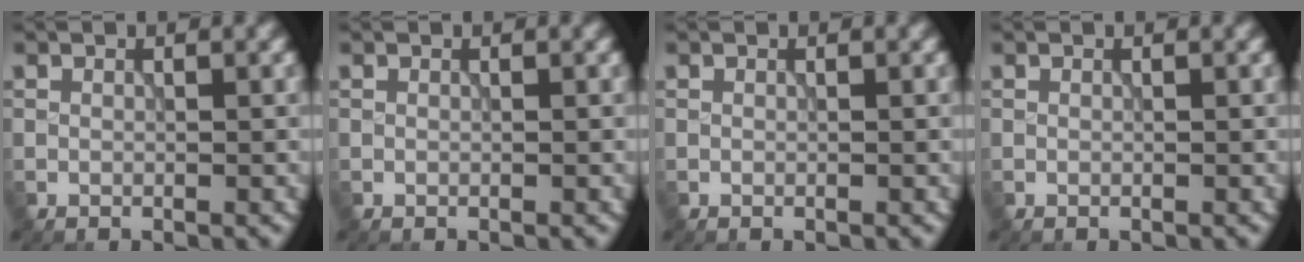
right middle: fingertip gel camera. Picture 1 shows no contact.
{"total": 0.0}
{"total": 0.0}
{"total": 0.0}